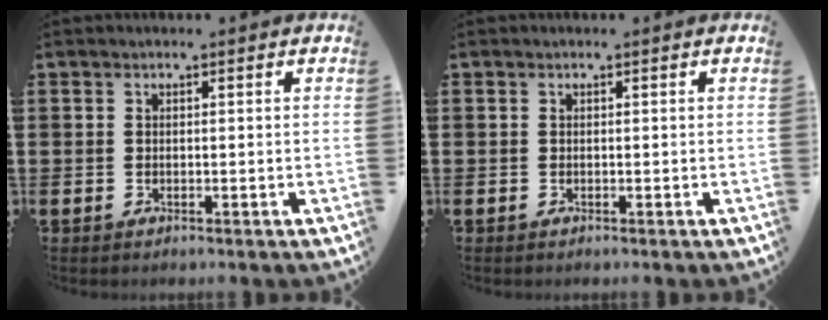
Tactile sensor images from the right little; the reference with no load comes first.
{"total": 0.0}